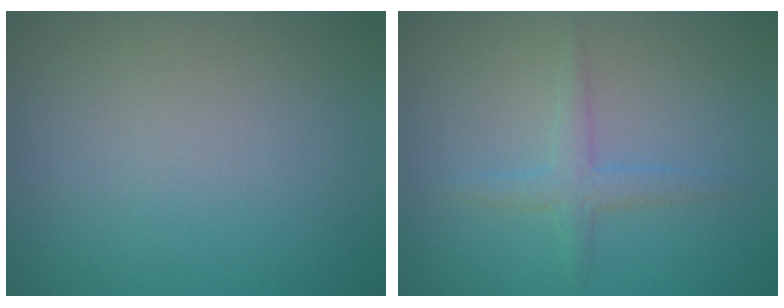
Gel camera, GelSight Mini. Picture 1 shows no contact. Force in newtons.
{"total": 2.0, "press": 2.0, "slide": 0.1}